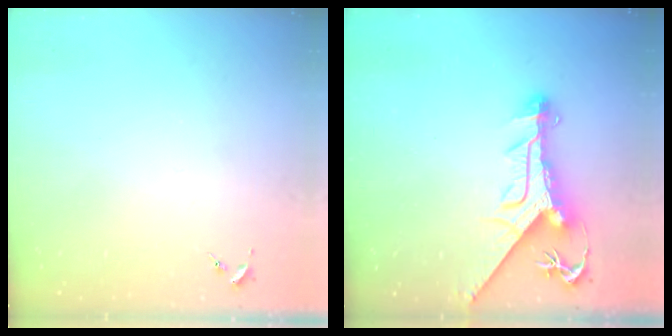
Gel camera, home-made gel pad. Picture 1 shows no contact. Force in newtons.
{"total": 12.1, "press": 12.0, "slide": 1.1}